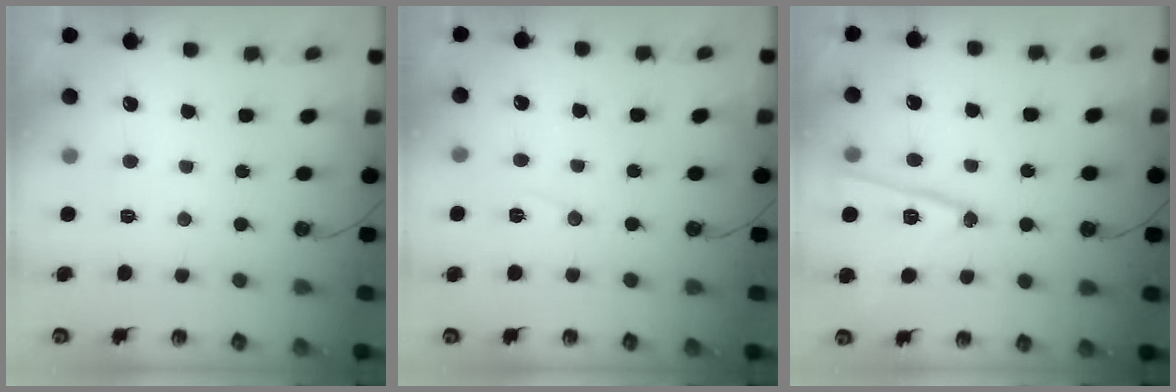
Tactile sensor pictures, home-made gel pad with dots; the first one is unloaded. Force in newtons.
{"total": 6.0, "press": 4.1, "slide": 4.4}
{"total": 14.7, "press": 14.7, "slide": 0.5}